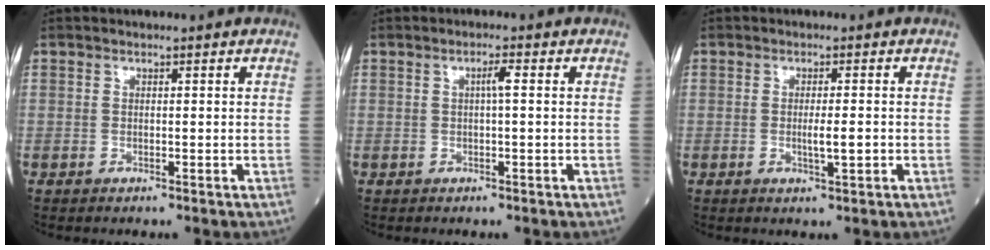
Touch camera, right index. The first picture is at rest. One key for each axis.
{"total": 1.6, "fx": 0.2, "fy": 0.1, "fz": 1.6, "tx": -0.026, "ty": 0.004, "tz": 0.002}
{"total": 2.7, "fx": -0.5, "fy": 0.1, "fz": 2.7, "tx": -0.048, "ty": -0.003, "tz": -0.008}